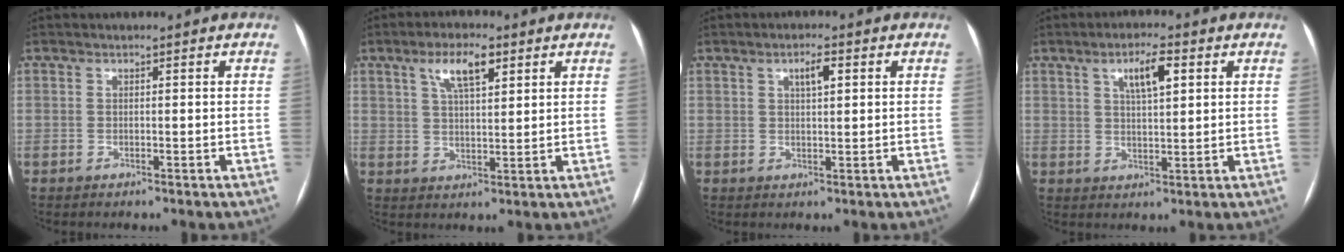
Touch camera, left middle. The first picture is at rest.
{"total": 6.6, "force": [3.5, 1.9, 5.2], "torque": [-0.099, 0.011, 0.062]}
{"total": 3.0, "force": [1.2, 0.8, 2.6], "torque": [-0.045, 0.003, 0.020]}
{"total": 5.7, "force": [2.5, 1.4, 5.0], "torque": [-0.088, 0.007, 0.043]}